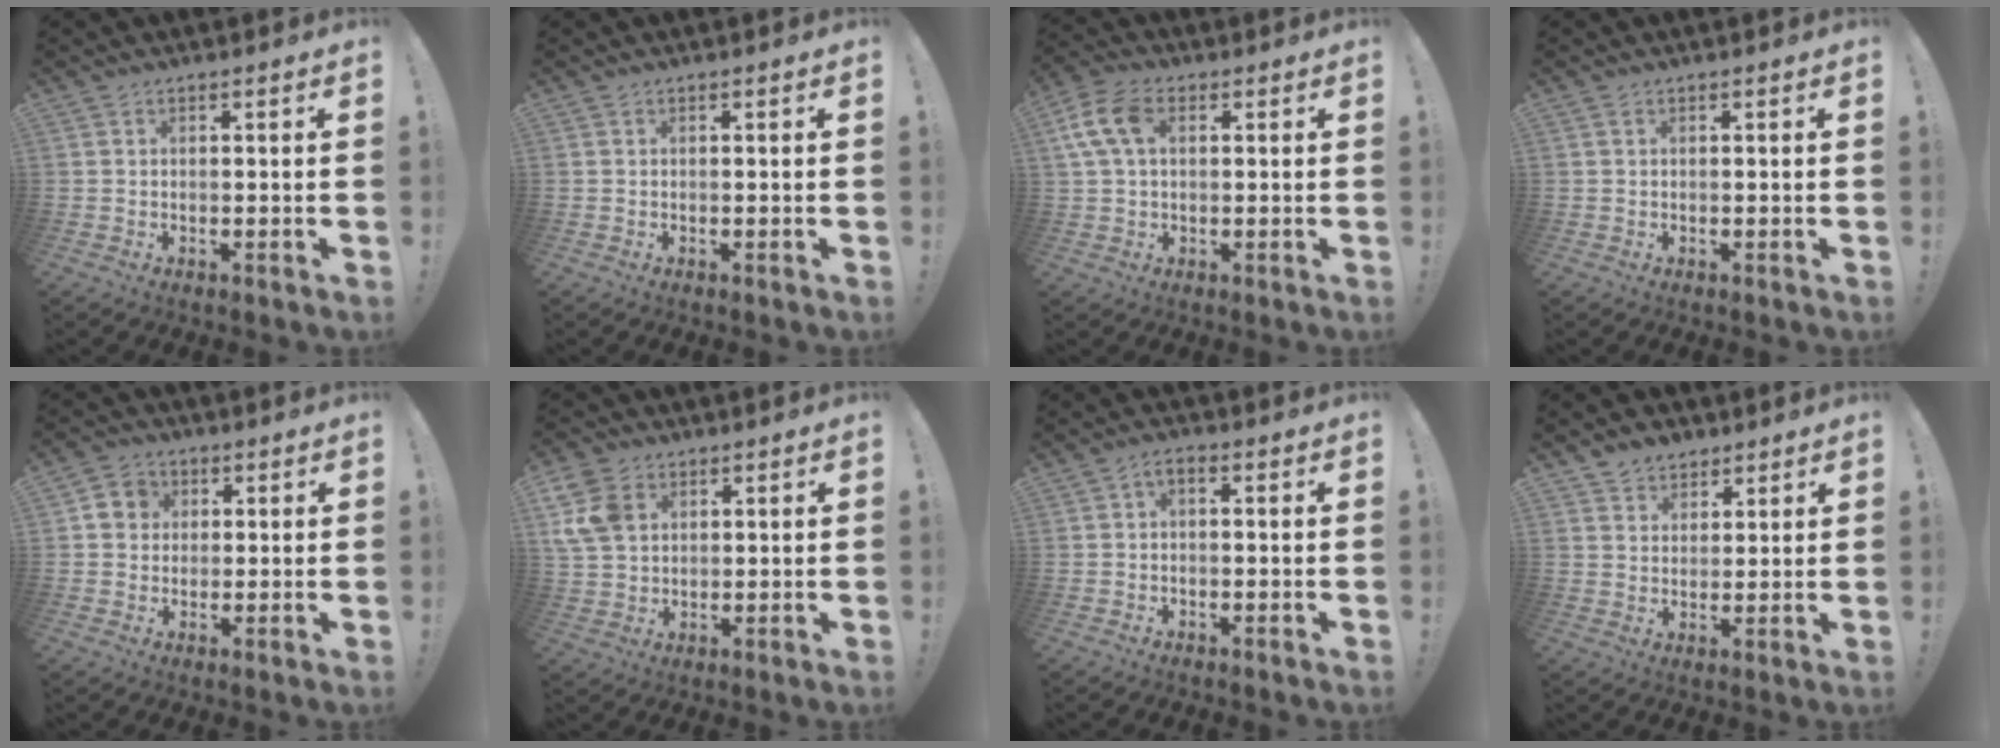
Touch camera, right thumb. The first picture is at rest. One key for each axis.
{"total": 0.0}
{"total": 10.5, "fx": 2.6, "fy": 6.7, "fz": 7.7, "tx": -0.158, "ty": 0.010, "tz": 0.053}
{"total": 0.0}
{"total": 6.1, "fx": 1.1, "fy": 5.7, "fz": 2.0, "tx": -0.029, "ty": 0.009, "tz": 0.022}
{"total": 10.6, "fx": 3.6, "fy": 7.8, "fz": 6.3, "tx": -0.135, "ty": 0.003, "tz": 0.074}
{"total": 2.1, "fx": -0.8, "fy": 0.8, "fz": 1.7, "tx": -0.032, "ty": 0.006, "tz": -0.014}
{"total": 5.4, "fx": 3.9, "fy": 3.7, "fz": 0.4, "tx": 0.003, "ty": -0.028, "tz": 0.073}